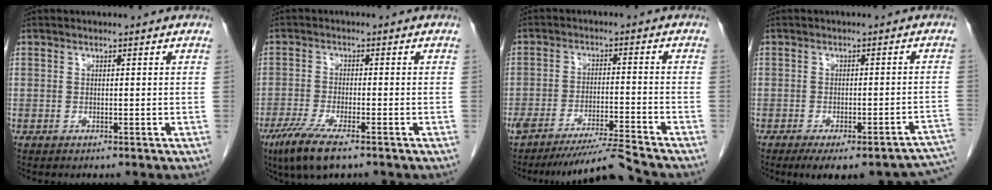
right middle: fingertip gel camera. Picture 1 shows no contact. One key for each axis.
{"total": 7.6, "fx": -5.0, "fy": 1.2, "fz": 5.6, "tx": -0.110, "ty": -0.021, "tz": -0.085}
{"total": 7.9, "fx": -7.3, "fy": -2.1, "fz": 2.2, "tx": -0.031, "ty": -0.008, "tz": -0.128}
{"total": 14.7, "fx": -12.1, "fy": 3.1, "fz": 7.8, "tx": -0.043, "ty": 0.016, "tz": -0.139}